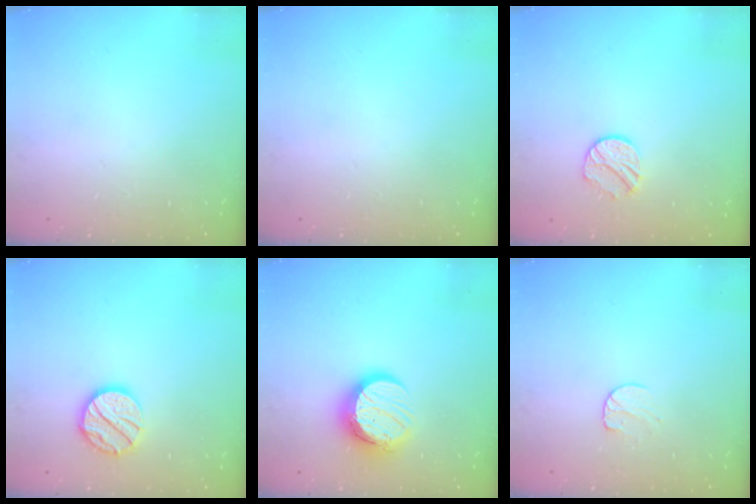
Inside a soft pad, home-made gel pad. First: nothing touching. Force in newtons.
{"total": 0.0}
{"total": 9.0, "press": 9.0, "slide": 0.2}
{"total": 11.9, "press": 11.9, "slide": 1.0}
{"total": 12.4, "press": 12.3, "slide": 1.2}
{"total": 7.7, "press": 7.7, "slide": 0.7}